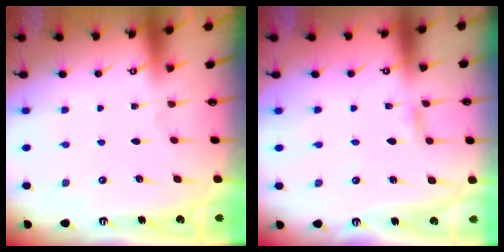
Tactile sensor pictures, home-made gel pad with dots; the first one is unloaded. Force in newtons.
{"total": 2.3, "press": 2.3, "slide": 0.2}